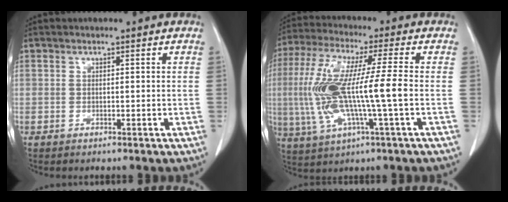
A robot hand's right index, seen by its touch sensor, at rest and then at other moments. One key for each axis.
{"total": 14.3, "fx": -1.2, "fy": 0.9, "fz": 14.2, "tx": -0.296, "ty": 0.004, "tz": -0.027}